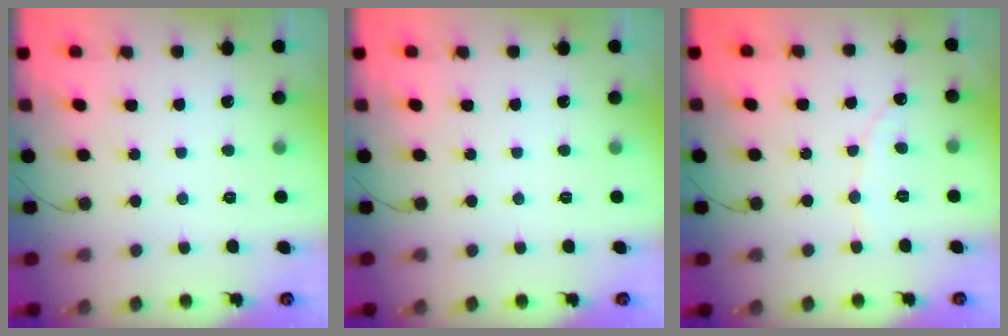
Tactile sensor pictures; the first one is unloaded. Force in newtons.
{"total": 0.0}
{"total": 1.7, "press": 1.6, "slide": 0.1}